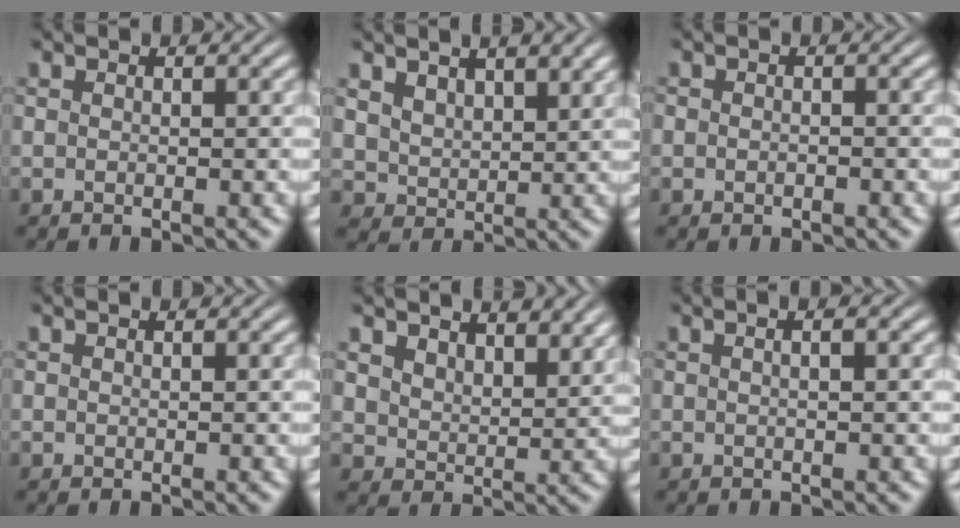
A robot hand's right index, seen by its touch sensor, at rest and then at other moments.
{"total": 3.4, "force": [2.4, 2.1, 1.0], "torque": [-0.027, -0.009, 0.051]}
{"total": 0.7, "force": [-0.4, 0.5, 0.3], "torque": [-0.012, -0.002, -0.007]}
{"total": 0.0}
{"total": 3.9, "force": [3.4, 1.7, 1.0], "torque": [-0.025, -0.009, 0.066]}
{"total": 1.2, "force": [0.1, 0.0, 1.2], "torque": [-0.013, 0.004, 0.000]}